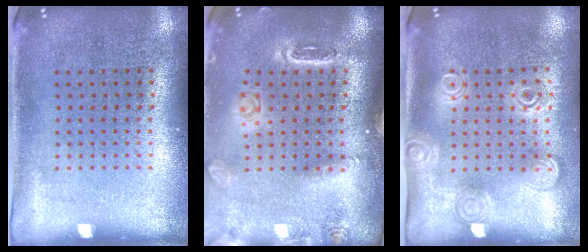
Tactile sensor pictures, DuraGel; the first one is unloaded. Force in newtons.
{"total": 1.5, "press": 1.5, "slide": 0.2}
{"total": 1.7, "press": 1.4, "slide": 1.0}